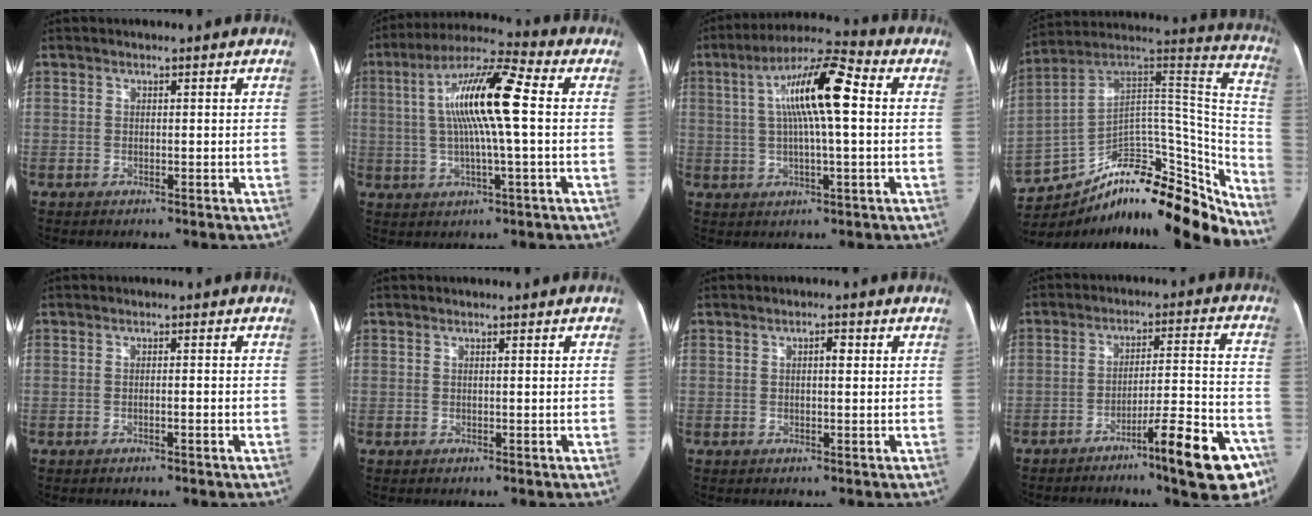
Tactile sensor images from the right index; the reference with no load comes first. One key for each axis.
{"total": 13.3, "fx": 1.2, "fy": 1.0, "fz": 13.2, "tx": -0.248, "ty": 0.020, "tz": 0.016}
{"total": 12.3, "fx": 2.0, "fy": 1.6, "fz": 12.1, "tx": -0.219, "ty": 0.028, "tz": 0.028}
{"total": 23.3, "fx": -19.0, "fy": 7.9, "fz": 11.0, "tx": -0.105, "ty": 0.087, "tz": -0.282}
{"total": 1.1, "fx": -0.4, "fy": 0.0, "fz": 1.0, "tx": -0.014, "ty": 0.005, "tz": -0.006}
{"total": 0.0}
{"total": 1.8, "fx": 0.4, "fy": 0.6, "fz": 1.6, "tx": -0.027, "ty": 0.006, "tz": 0.005}
{"total": 13.8, "fx": -8.5, "fy": 1.5, "fz": 10.7, "tx": -0.136, "ty": 0.024, "tz": -0.121}